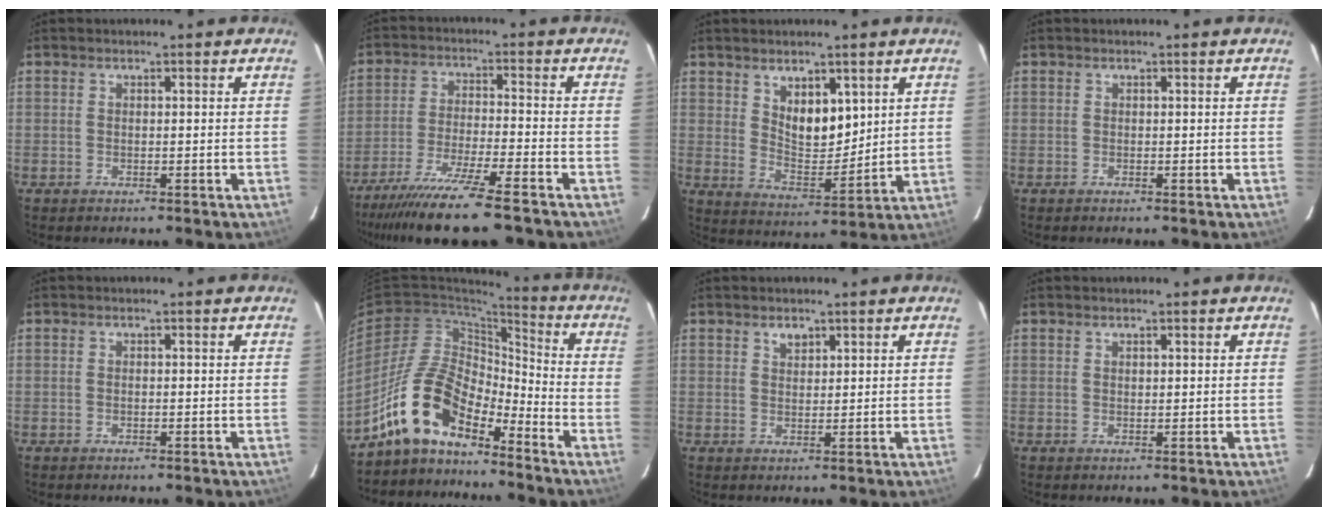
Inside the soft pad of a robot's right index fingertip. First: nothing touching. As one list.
[{"total": 14.8, "force": [-12.3, 0.2, 8.2], "torque": [-0.174, -0.027, -0.214]}, {"total": 8.5, "force": [4.0, 4.6, 5.9], "torque": [-0.088, -0.006, 0.080]}, {"total": 0.0}, {"total": 0.0}, {"total": 13.0, "force": [-9.9, 4.9, 6.8], "torque": [-0.131, 0.017, -0.199]}, {"total": 1.8, "force": [1.2, 1.1, 0.7], "torque": [-0.009, 0.004, 0.023]}, {"total": 0.8, "force": [0.6, 0.3, 0.3], "torque": [-0.005, 0.002, 0.011]}]